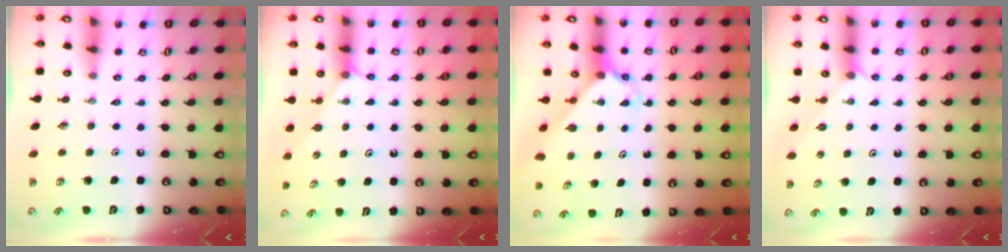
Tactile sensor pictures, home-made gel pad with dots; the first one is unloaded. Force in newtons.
{"total": 2.3, "press": 2.3, "slide": 0.4}
{"total": 2.4, "press": 2.4, "slide": 0.3}
{"total": 1.5, "press": 1.5, "slide": 0.3}